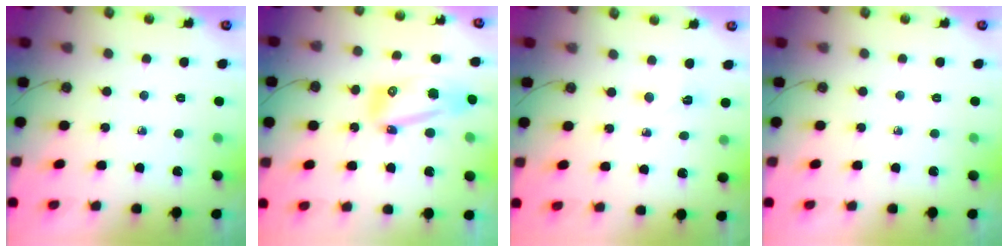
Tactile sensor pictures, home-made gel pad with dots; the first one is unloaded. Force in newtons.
{"total": 11.2, "press": 11.1, "slide": 1.2}
{"total": 3.1, "press": 2.8, "slide": 1.3}
{"total": 0.0}